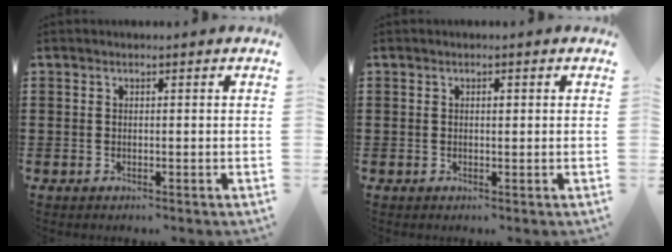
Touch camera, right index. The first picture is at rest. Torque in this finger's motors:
{"motor_torque": [0.31, -0.17, 0.00, 0.04]}